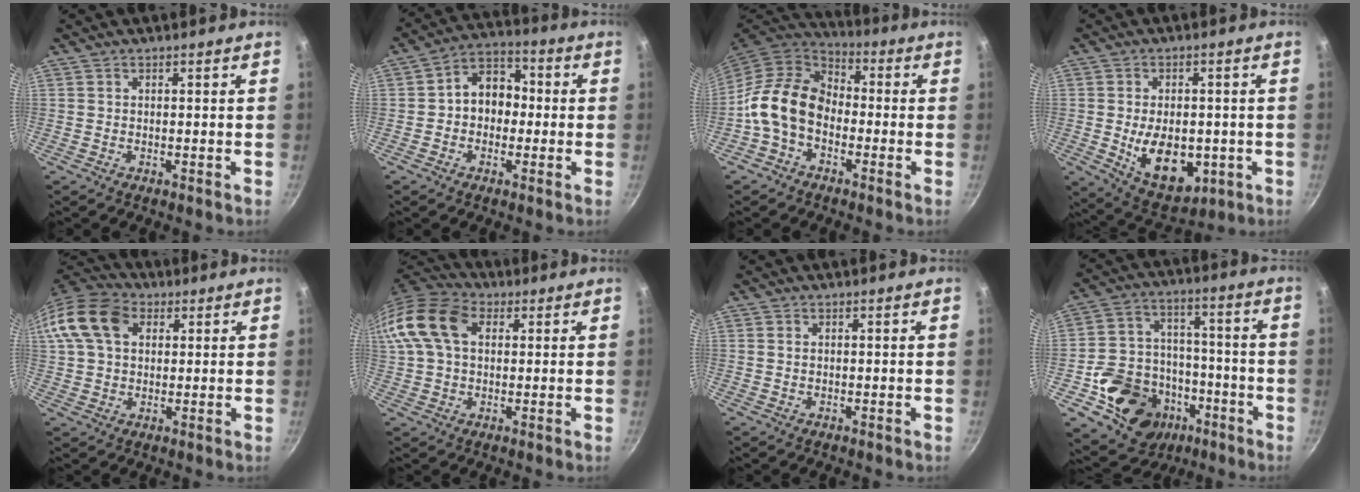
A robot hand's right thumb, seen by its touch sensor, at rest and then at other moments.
{"total": 8.9, "force": [-0.4, 7.0, 5.5], "torque": [-0.036, 0.031, -0.023]}
{"total": 13.0, "force": [-2.8, 9.5, 8.4], "torque": [-0.119, 0.035, -0.075]}
{"total": 12.8, "force": [-2.2, 8.1, 9.8], "torque": [-0.119, -0.010, -0.014]}
{"total": 15.0, "force": [4.5, 10.7, 9.4], "torque": [-0.176, 0.024, 0.068]}
{"total": 15.5, "force": [4.1, 10.4, 10.7], "torque": [-0.204, 0.025, 0.059]}
{"total": 0.7, "force": [0.2, 0.5, 0.4], "torque": [-0.006, 0.003, 0.003]}
{"total": 18.6, "force": [-7.3, 15.1, 8.0], "torque": [-0.097, 0.063, -0.102]}